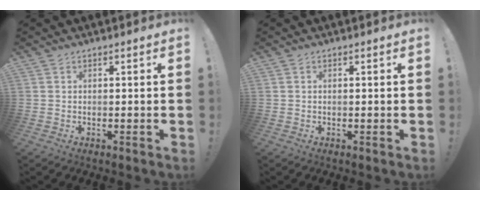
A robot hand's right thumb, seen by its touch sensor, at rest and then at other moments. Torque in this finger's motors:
{"motor_torque": [-0.15, -0.11, 0.00, 0.25, 0.00]}